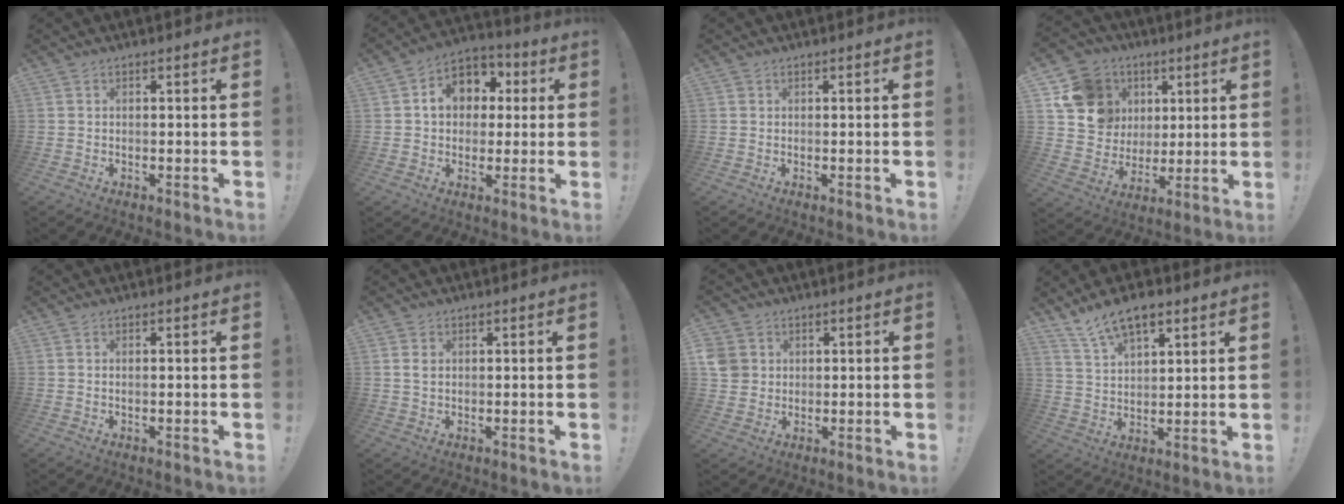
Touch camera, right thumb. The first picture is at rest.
{"total": 10.6, "force": [2.2, 8.8, 5.4], "torque": [-0.082, 0.002, 0.047]}
{"total": 0.6, "force": [0.2, 0.5, 0.0], "torque": [-0.005, 0.004, 0.006]}
{"total": 15.8, "force": [5.4, 13.7, 5.6], "torque": [-0.080, -0.012, 0.126]}
{"total": 0.5, "force": [0.1, 0.0, 0.5], "torque": [-0.003, -0.003, 0.001]}
{"total": 2.1, "force": [0.5, 1.6, 1.2], "torque": [-0.016, 0.002, 0.007]}
{"total": 5.8, "force": [1.5, 5.4, 1.6], "torque": [-0.036, -0.007, 0.027]}
{"total": 10.0, "force": [6.9, 4.6, 5.7], "torque": [-0.103, -0.026, 0.131]}